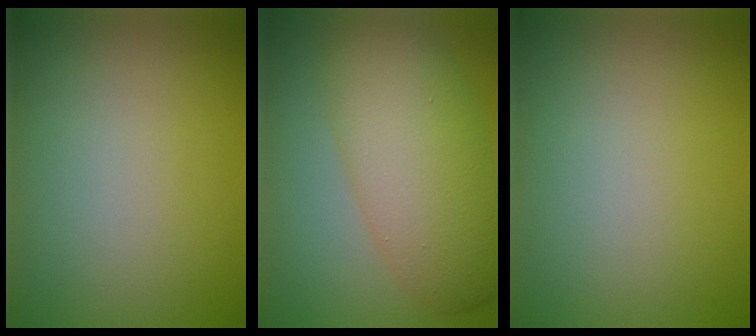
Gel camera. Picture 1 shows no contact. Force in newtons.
{"total": 8.2, "press": 8.2, "slide": 0.1}
{"total": 0.0}